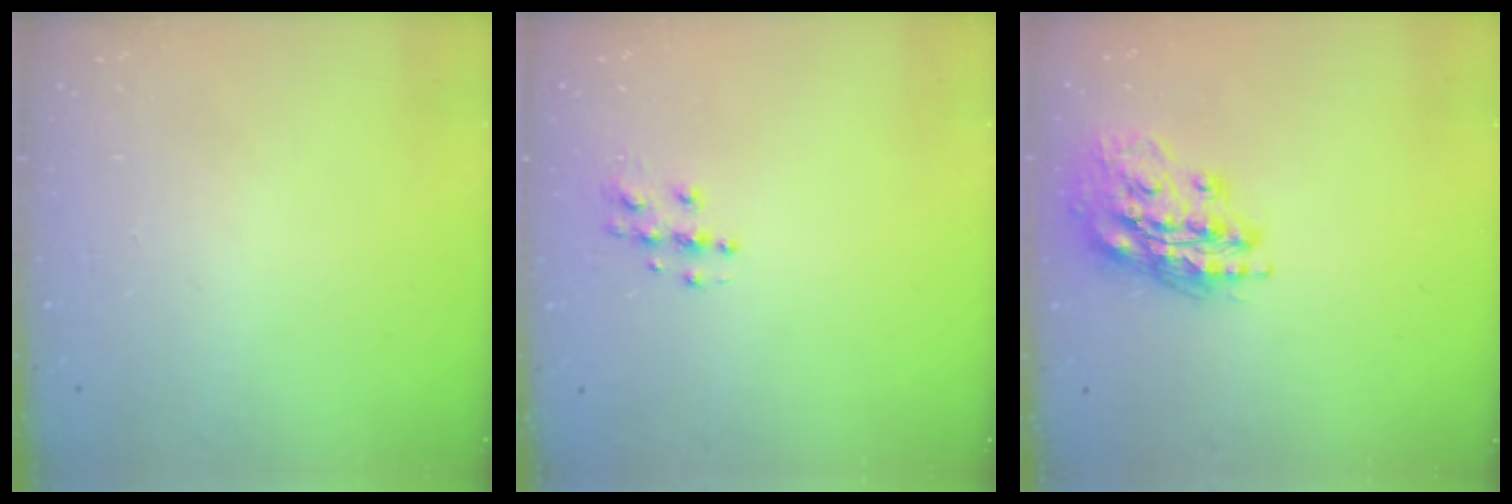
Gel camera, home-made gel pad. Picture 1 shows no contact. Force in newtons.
{"total": 5.9, "press": 5.9, "slide": 0.1}
{"total": 15.9, "press": 15.7, "slide": 2.2}